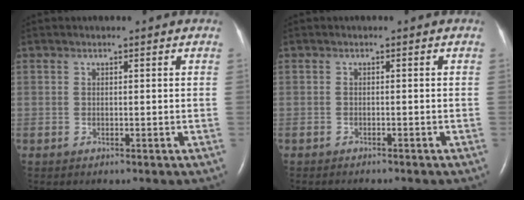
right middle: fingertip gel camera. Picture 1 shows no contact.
{"total": 2.3, "force": [-2.1, 0.4, 0.7], "torque": [-0.013, -0.004, -0.025]}